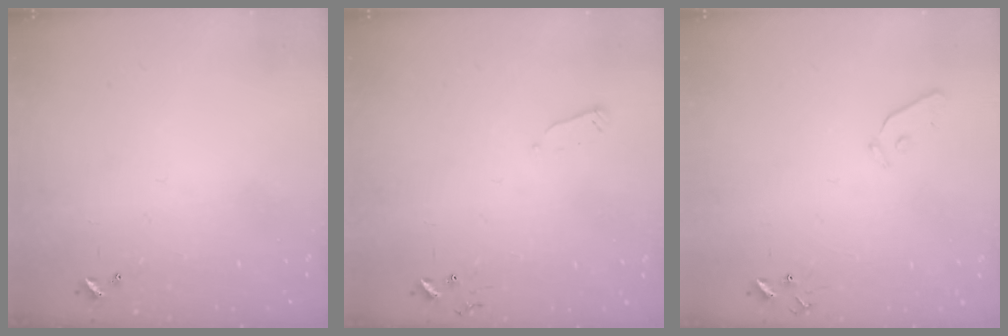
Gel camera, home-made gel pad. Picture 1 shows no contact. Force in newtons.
{"total": 2.4, "press": 2.4, "slide": 0.4}
{"total": 4.9, "press": 4.9, "slide": 0.5}